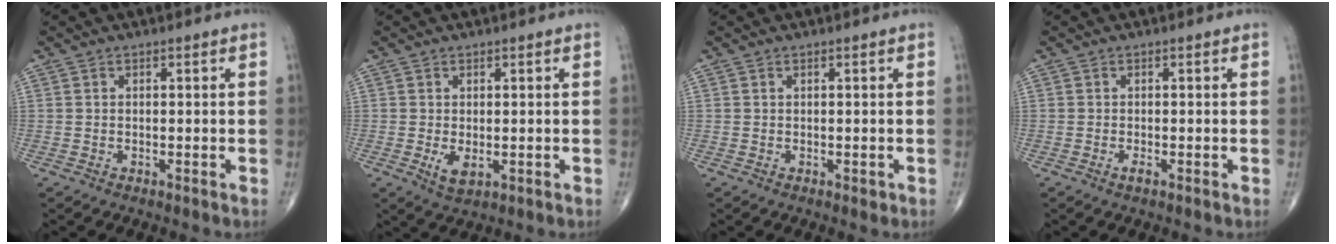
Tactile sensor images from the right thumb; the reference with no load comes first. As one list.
[{"total": 3.1, "force": [-0.5, 1.6, 2.6], "torque": [-0.042, -0.008, 0.000]}, {"total": 0.7, "force": [0.0, 0.4, 0.5], "torque": [-0.006, -0.001, 0.002]}, {"total": 0.8, "force": [-0.4, 0.2, 0.7], "torque": [-0.013, -0.002, -0.008]}]